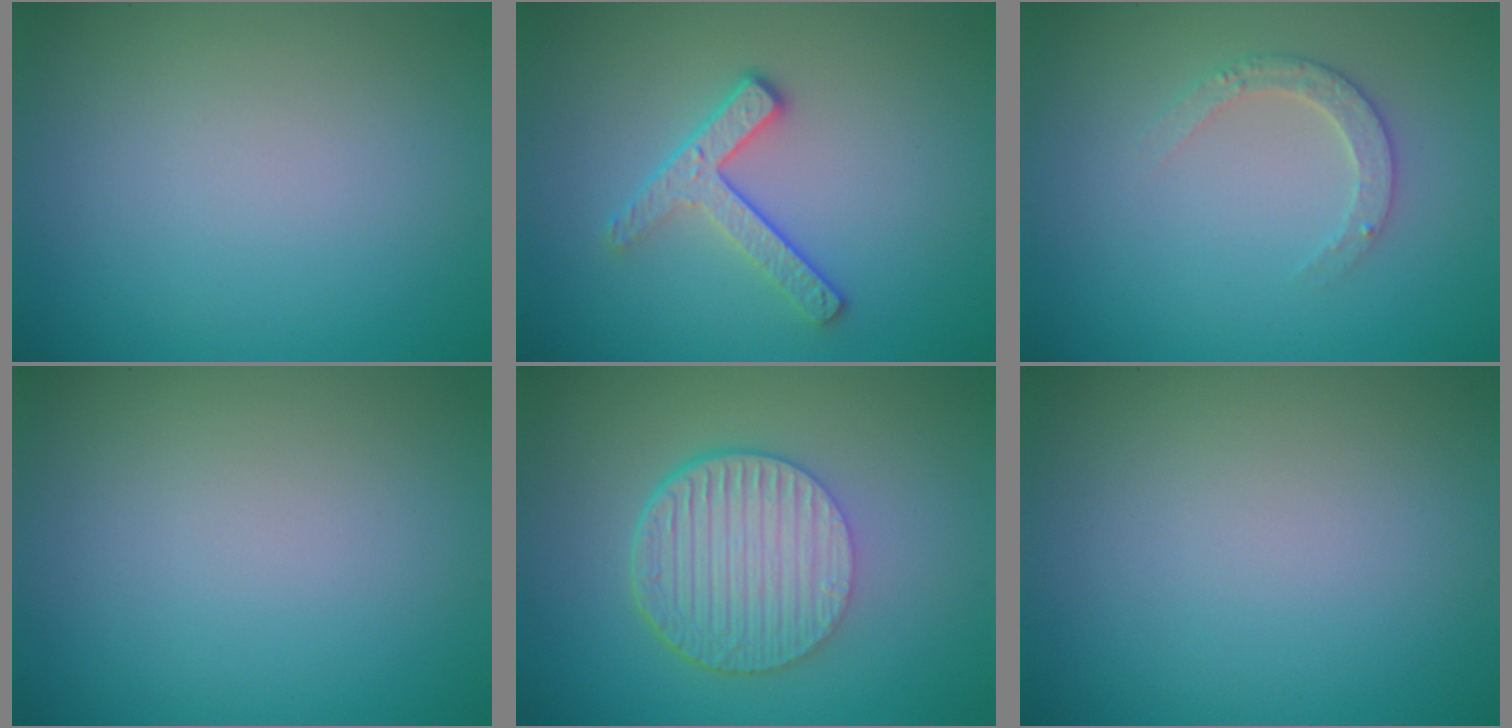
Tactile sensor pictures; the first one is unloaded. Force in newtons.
{"total": 2.9, "press": 2.3, "slide": 1.7}
{"total": 2.1, "press": 2.1, "slide": 0.3}
{"total": 0.0}
{"total": 6.7, "press": 4.5, "slide": 5.0}
{"total": 0.0}